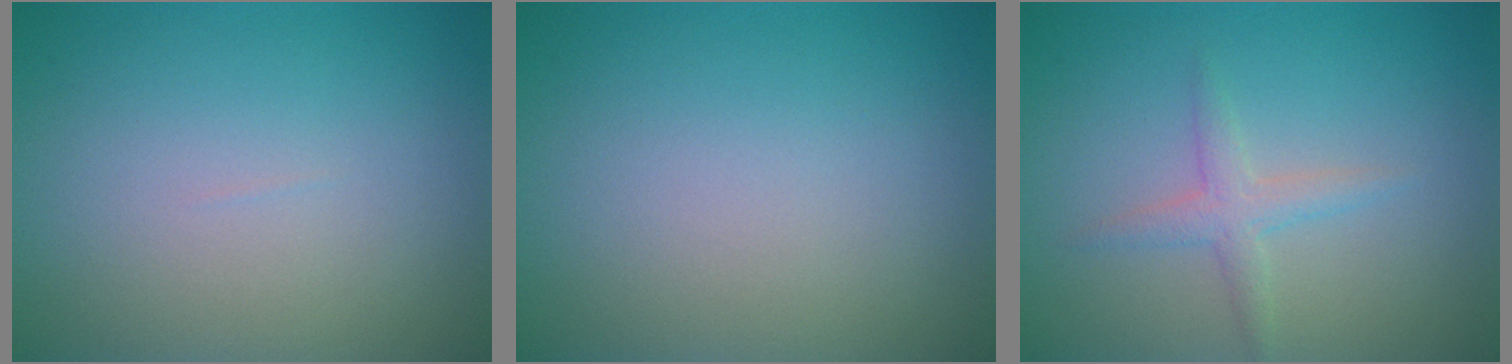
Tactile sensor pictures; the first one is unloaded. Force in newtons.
{"total": 0.0}
{"total": 1.8, "press": 1.8, "slide": 0.0}